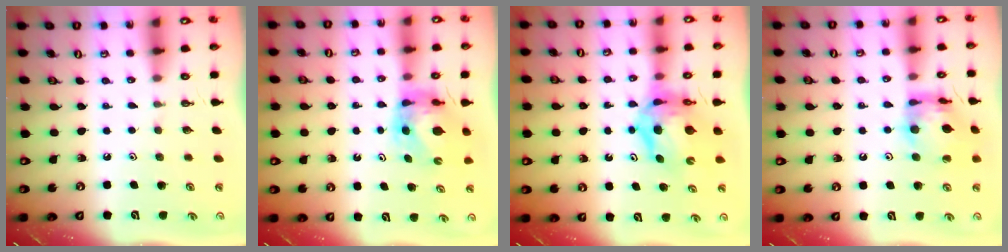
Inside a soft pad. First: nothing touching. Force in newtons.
{"total": 6.0, "press": 6.0, "slide": 0.6}
{"total": 9.8, "press": 9.7, "slide": 1.0}
{"total": 11.8, "press": 11.7, "slide": 1.0}